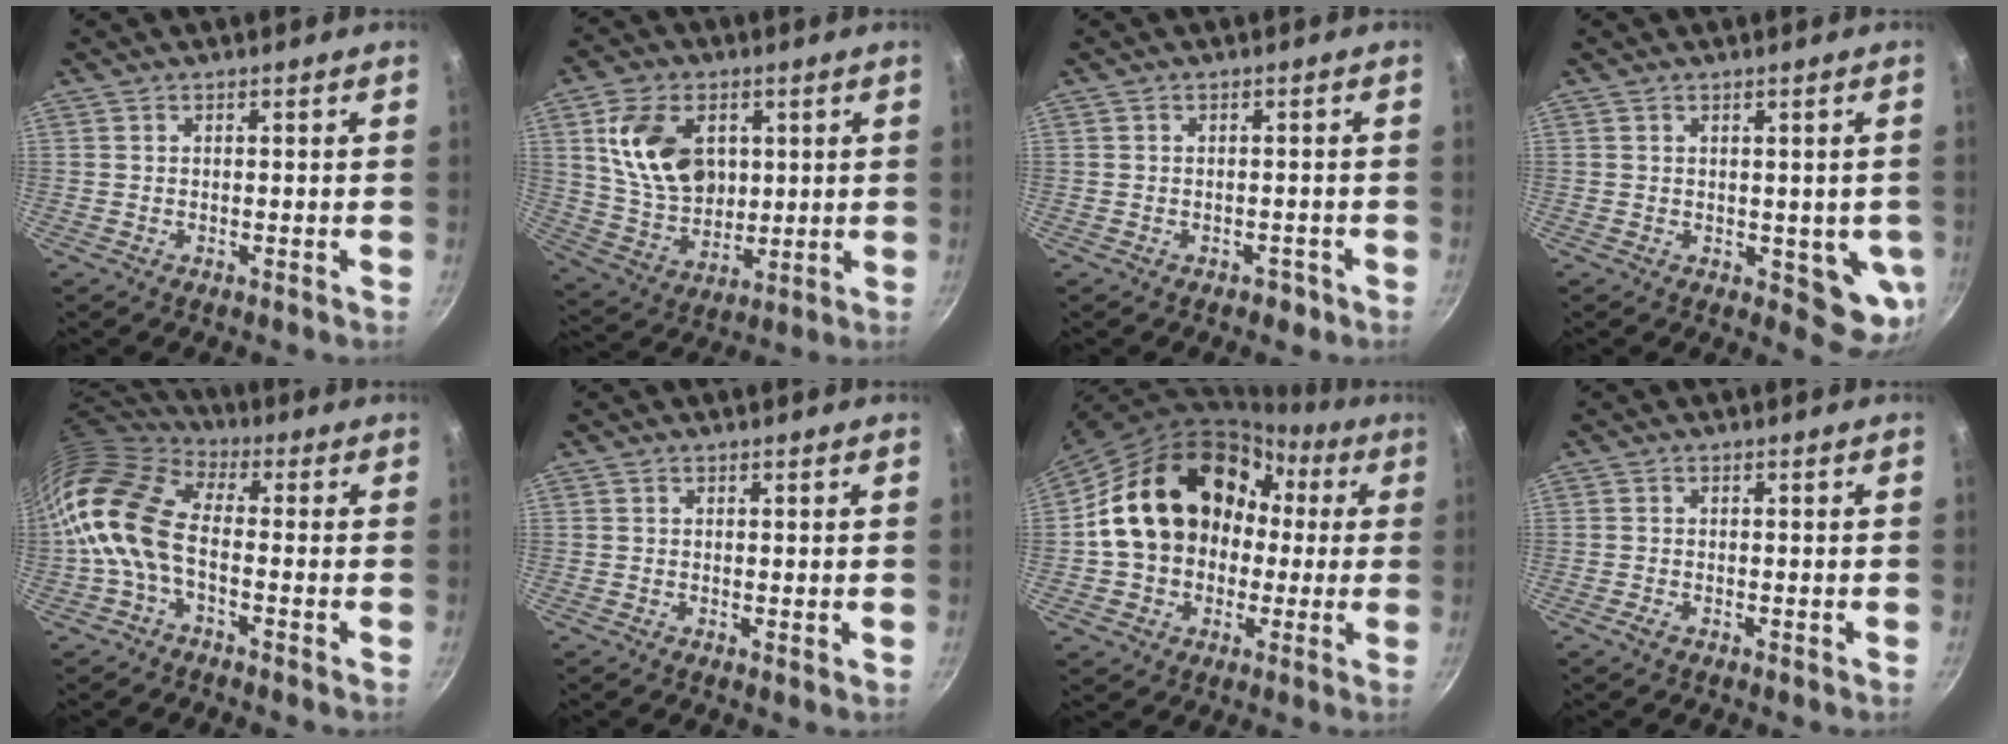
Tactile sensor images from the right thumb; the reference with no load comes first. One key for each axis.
{"total": 15.5, "fx": 3.9, "fy": 10.9, "fz": 10.2, "tx": -0.159, "ty": -0.017, "tz": 0.082}
{"total": 1.8, "fx": -1.1, "fy": 1.2, "fz": 0.7, "tx": 0.004, "ty": 0.021, "tz": -0.001}
{"total": 7.0, "fx": -0.1, "fy": 4.0, "fz": 5.8, "tx": -0.050, "ty": -0.010, "tz": 0.006}
{"total": 12.2, "fx": -2.4, "fy": 7.1, "fz": 9.7, "tx": -0.177, "ty": 0.031, "tz": -0.065}
{"total": 0.5, "fx": 0.3, "fy": 0.2, "fz": 0.4, "tx": -0.005, "ty": -0.006, "tz": 0.003}
{"total": 20.4, "fx": 1.6, "fy": 16.4, "fz": 12.1, "tx": -0.179, "ty": 0.059, "tz": 0.030}
{"total": 1.0, "fx": -0.6, "fy": 0.4, "fz": 0.6, "tx": -0.017, "ty": 0.001, "tz": -0.015}